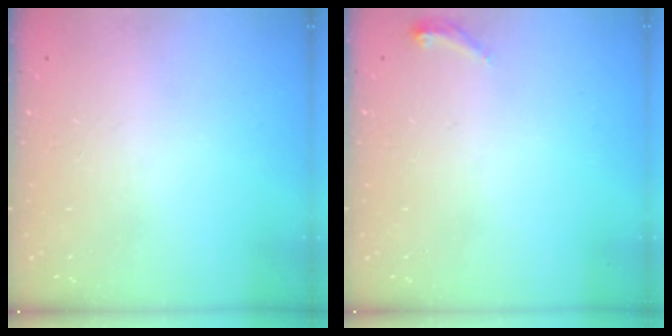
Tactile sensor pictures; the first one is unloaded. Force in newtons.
{"total": 12.0, "press": 4.7, "slide": 11.0}